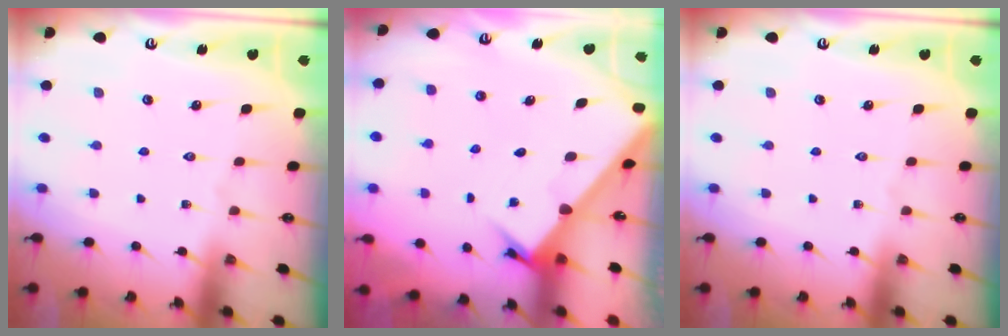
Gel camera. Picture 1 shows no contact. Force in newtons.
{"total": 2.5, "press": 2.5, "slide": 0.2}
{"total": 0.0}